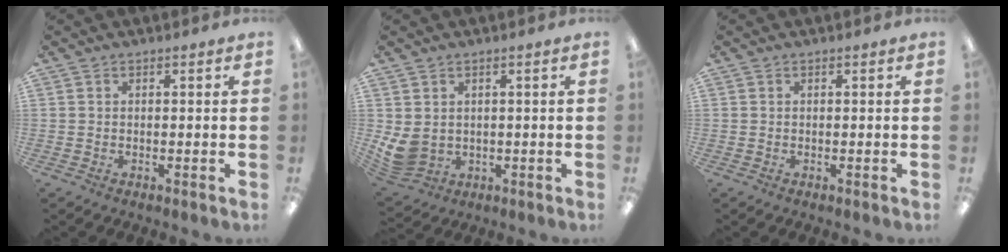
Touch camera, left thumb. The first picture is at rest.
{"total": 6.0, "force": [1.1, 4.9, 3.2], "torque": [-0.091, -0.007, 0.025]}
{"total": 0.0}